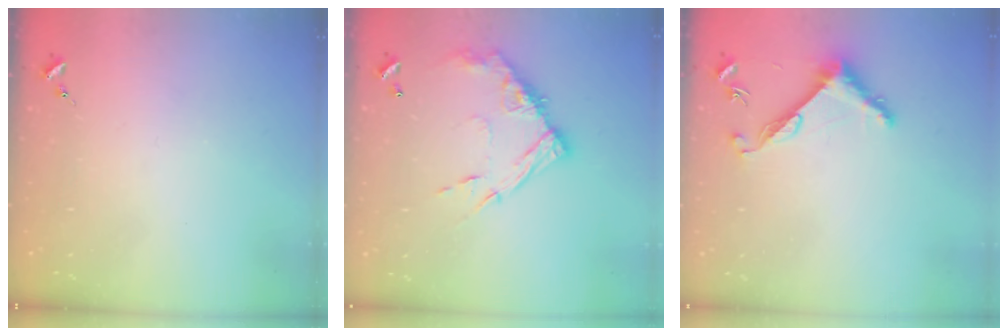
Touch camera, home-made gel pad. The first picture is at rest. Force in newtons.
{"total": 14.5, "press": 14.4, "slide": 1.3}
{"total": 7.5, "press": 7.5, "slide": 0.5}